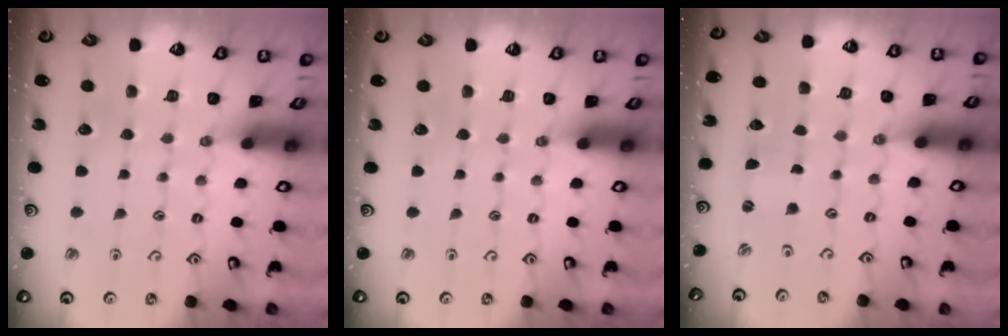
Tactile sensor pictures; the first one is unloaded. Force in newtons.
{"total": 0.0}
{"total": 0.0}